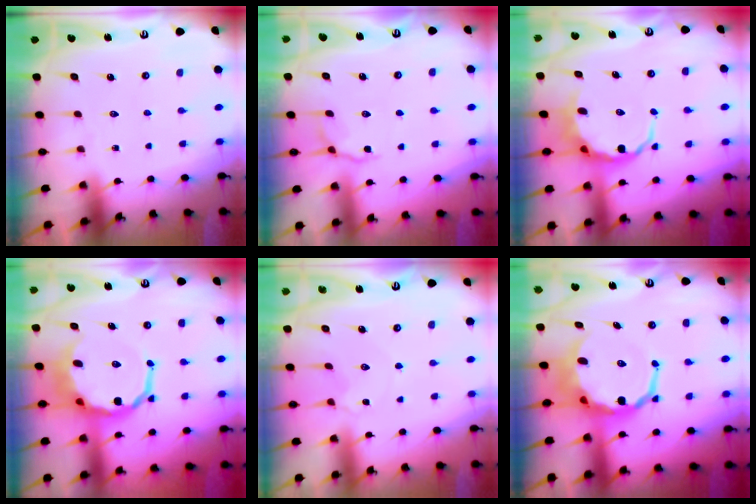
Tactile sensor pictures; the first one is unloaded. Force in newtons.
{"total": 4.4, "press": 4.0, "slide": 1.8}
{"total": 6.9, "press": 6.7, "slide": 1.9}
{"total": 11.4, "press": 11.1, "slide": 2.8}
{"total": 4.0, "press": 4.0, "slide": 0.8}
{"total": 10.6, "press": 10.4, "slide": 2.3}